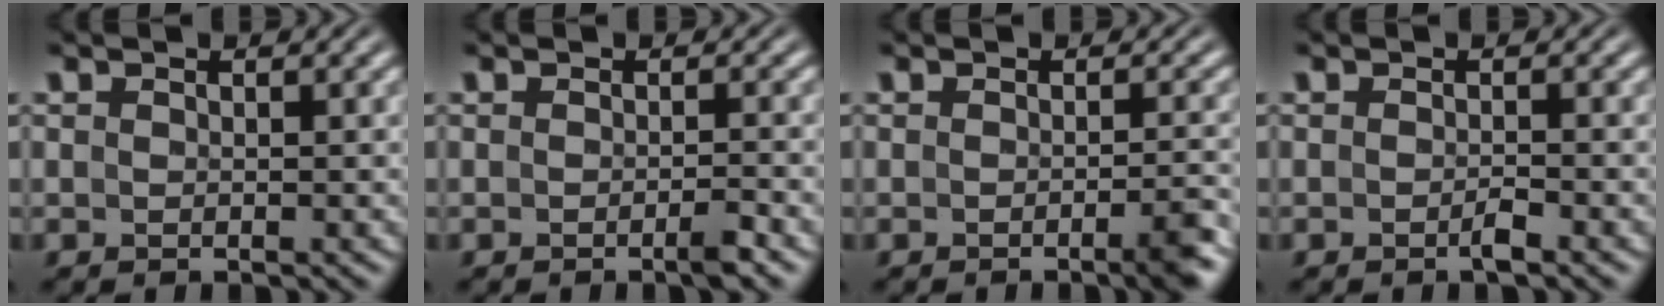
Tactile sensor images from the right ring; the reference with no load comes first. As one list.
[{"total": 1.3, "force": [-0.9, -0.2, 0.8], "torque": [-0.011, 0.006, -0.020]}, {"total": 2.2, "force": [-1.4, -0.1, 1.7], "torque": [-0.021, 0.007, -0.028]}, {"total": 1.0, "force": [-0.8, -0.2, 0.6], "torque": [-0.009, 0.005, -0.018]}]